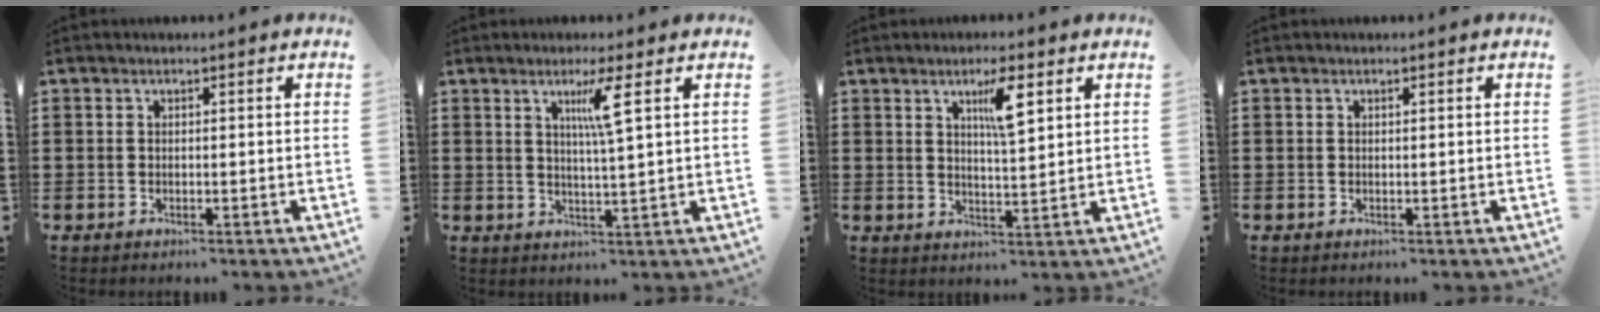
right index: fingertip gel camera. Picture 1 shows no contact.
{"total": 4.6, "force": [2.0, -0.5, 4.2], "torque": [-0.079, -0.008, 0.027]}
{"total": 5.4, "force": [2.7, 1.0, 4.6], "torque": [-0.076, -0.002, 0.037]}
{"total": 0.0}